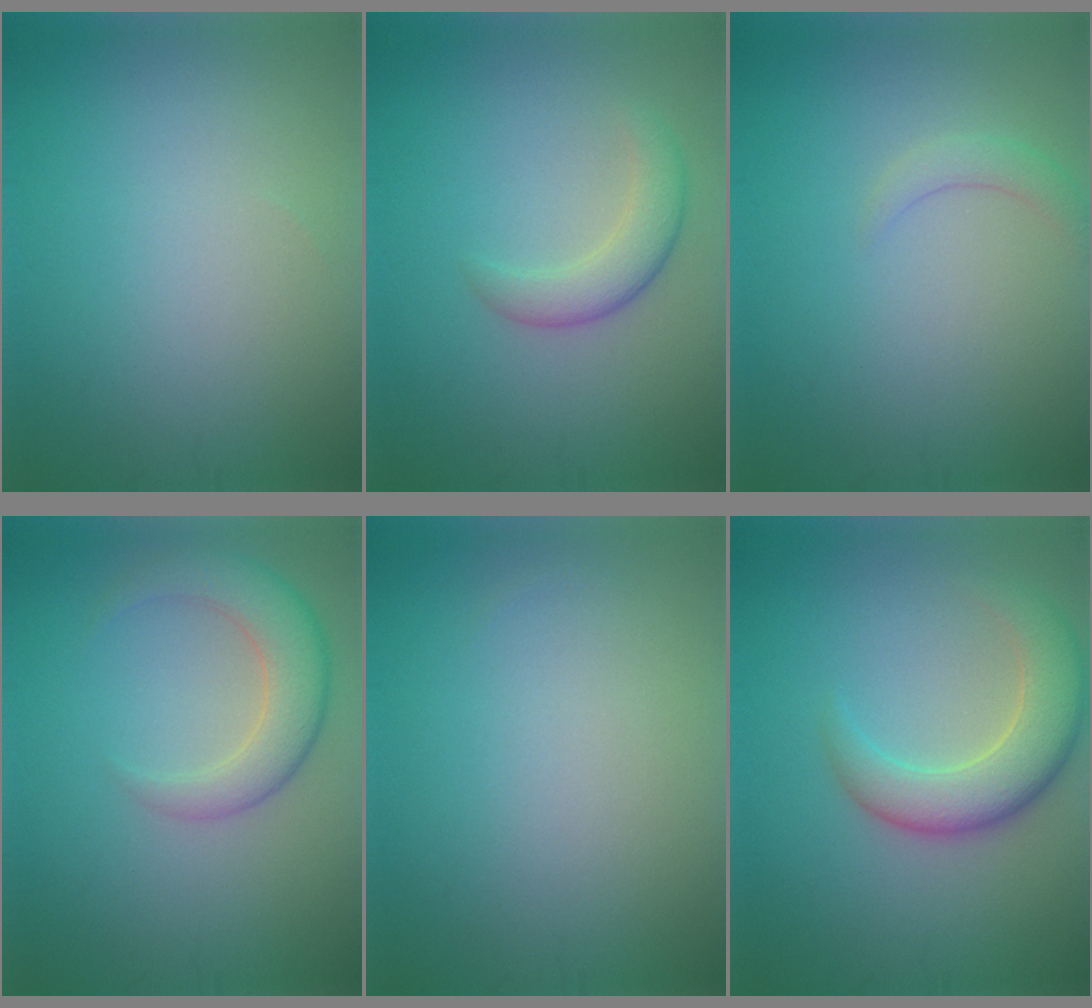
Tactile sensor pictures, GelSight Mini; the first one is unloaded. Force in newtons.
{"total": 3.0, "press": 3.0, "slide": 0.2}
{"total": 1.5, "press": 1.5, "slide": 0.2}
{"total": 4.8, "press": 4.8, "slide": 0.2}
{"total": 0.0}
{"total": 5.9, "press": 5.9, "slide": 0.6}